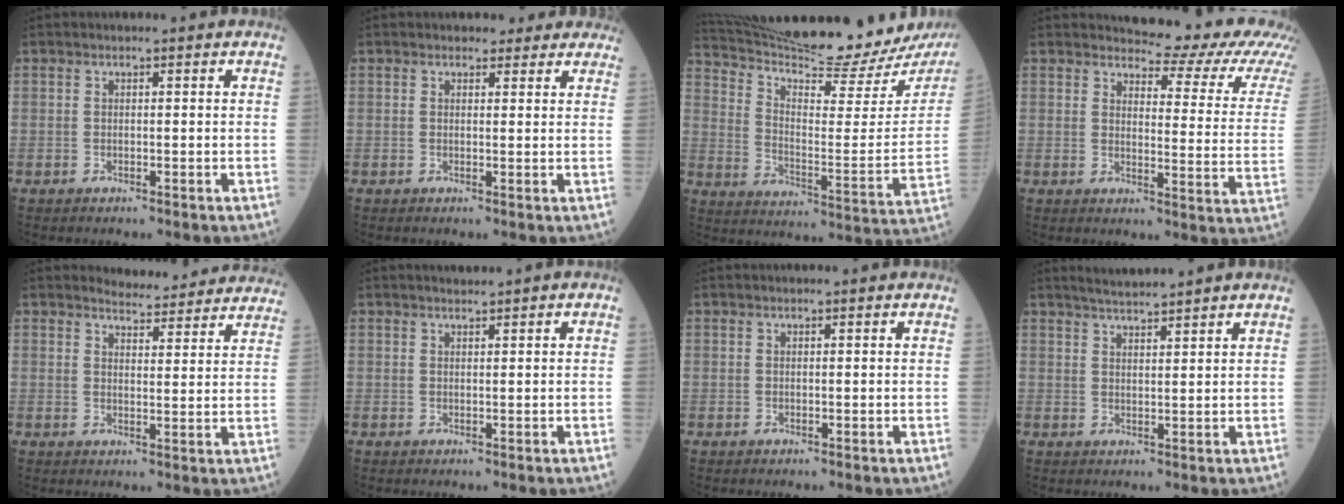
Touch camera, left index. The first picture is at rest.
{"total": 3.7, "force": [3.2, 1.8, 0.5], "torque": [0.006, 0.008, 0.027]}
{"total": 26.5, "force": [24.4, 2.3, 10.2], "torque": [-0.173, -0.085, 0.332]}
{"total": 12.9, "force": [12.3, 2.1, 3.3], "torque": [-0.023, -0.061, 0.117]}
{"total": 10.4, "force": [10.2, 1.7, 0.9], "torque": [0.007, -0.006, 0.106]}
{"total": 0.8, "force": [0.6, 0.0, 0.4], "torque": [-0.006, 0.007, 0.014]}
{"total": 0.0}
{"total": 3.9, "force": [3.6, -0.7, 1.3], "torque": [-0.022, 0.009, 0.065]}